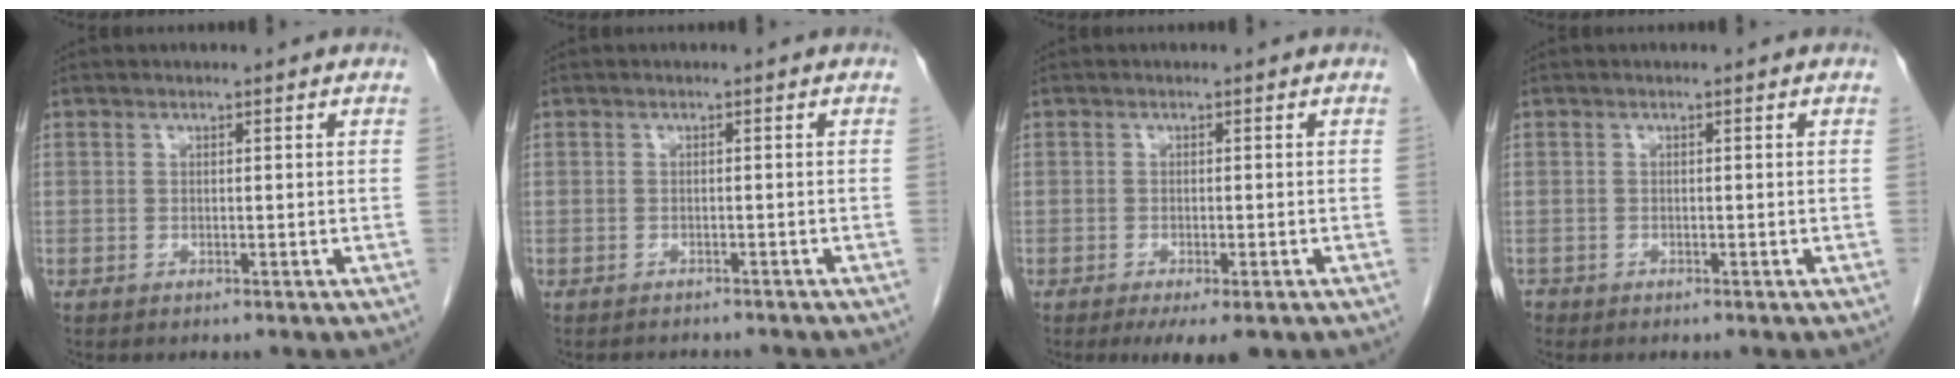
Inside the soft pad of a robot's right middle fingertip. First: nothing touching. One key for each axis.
{"total": 4.6, "fx": -4.2, "fy": 1.1, "fz": 1.5, "tx": -0.016, "ty": -0.002, "tz": -0.051}
{"total": 5.3, "fx": -3.5, "fy": 1.4, "fz": 3.7, "tx": -0.048, "ty": -0.013, "tz": -0.047}
{"total": 1.0, "fx": -0.9, "fy": 0.6, "fz": 0.1, "tx": -0.007, "ty": 0.000, "tz": -0.016}